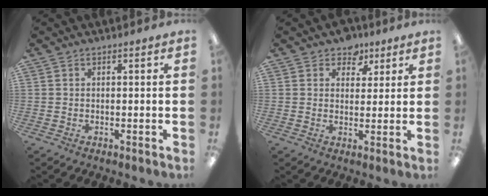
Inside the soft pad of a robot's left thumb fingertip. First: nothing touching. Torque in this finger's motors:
{"motor_torque": [0.36, 0.33, 0.41, -0.39, 0.02]}